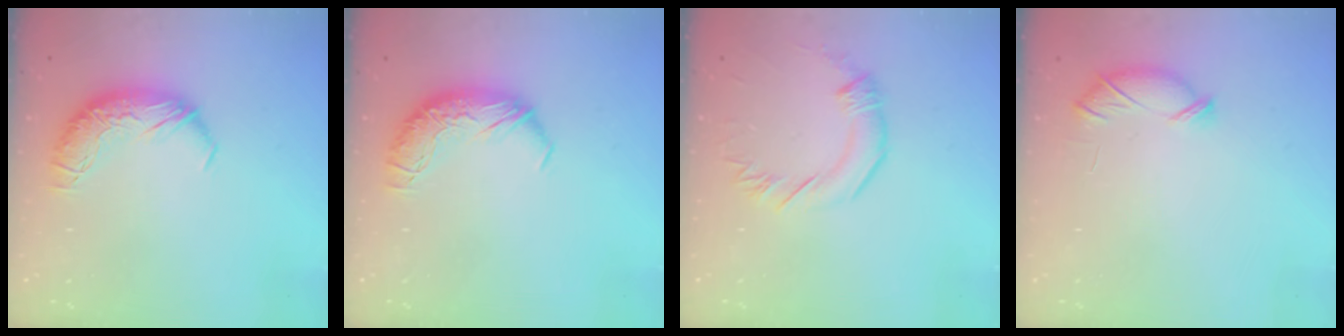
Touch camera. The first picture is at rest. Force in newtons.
{"total": 0.0}
{"total": 1.5, "press": 1.4, "slide": 0.5}
{"total": 7.0, "press": 7.0, "slide": 0.3}